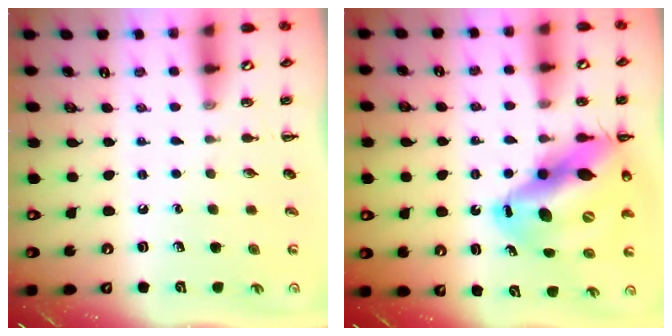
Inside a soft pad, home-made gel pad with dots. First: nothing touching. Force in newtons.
{"total": 19.4, "press": 18.5, "slide": 5.6}